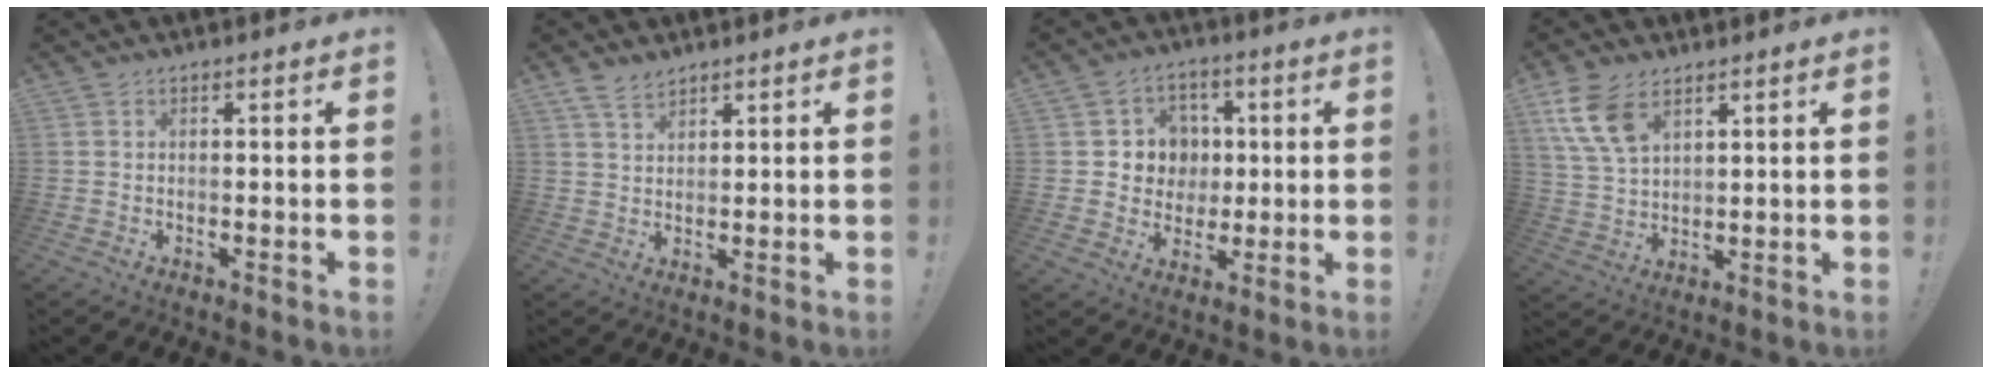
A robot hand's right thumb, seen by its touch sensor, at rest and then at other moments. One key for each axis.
{"total": 4.9, "fx": 3.8, "fy": 2.4, "fz": 2.0, "tx": -0.040, "ty": -0.015, "tz": 0.073}
{"total": 8.3, "fx": 0.5, "fy": 8.1, "fz": 1.3, "tx": -0.012, "ty": -0.003, "tz": 0.015}
{"total": 10.8, "fx": 6.1, "fy": 5.9, "fz": 6.7, "tx": -0.132, "ty": -0.019, "tz": 0.119}